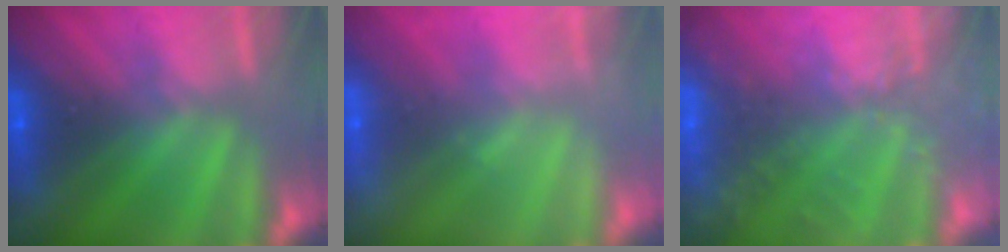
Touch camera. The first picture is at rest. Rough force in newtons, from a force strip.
{"total": 2.2}
{"total": 6.1}